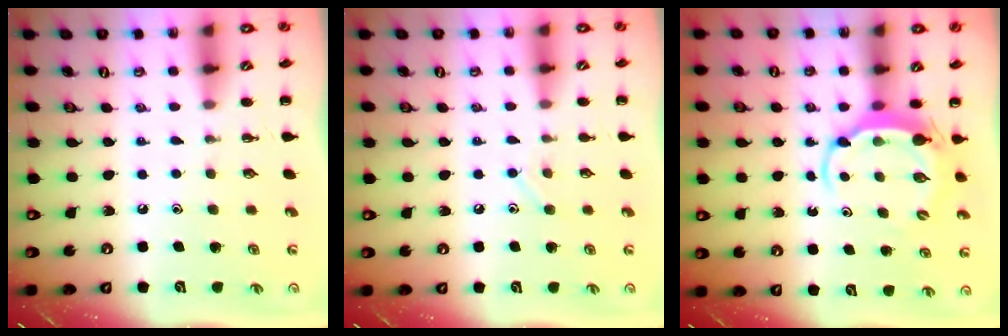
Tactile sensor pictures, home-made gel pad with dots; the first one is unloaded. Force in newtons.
{"total": 6.4, "press": 6.3, "slide": 1.2}
{"total": 5.3, "press": 5.2, "slide": 0.9}